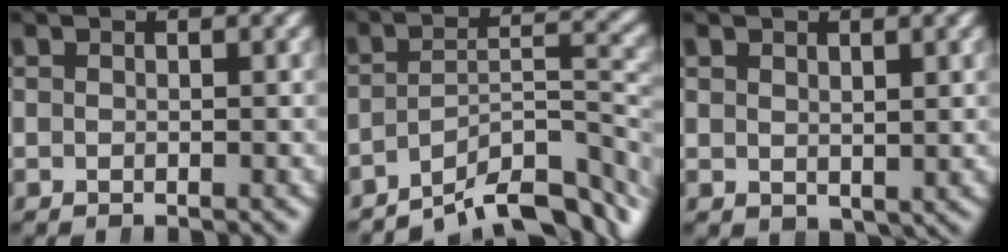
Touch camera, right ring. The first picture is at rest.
{"total": 11.0, "force": [-7.0, 4.7, 6.9], "torque": [-0.081, -0.032, -0.094]}
{"total": 1.2, "force": [0.6, 0.6, 0.7], "torque": [0.001, -0.005, 0.023]}